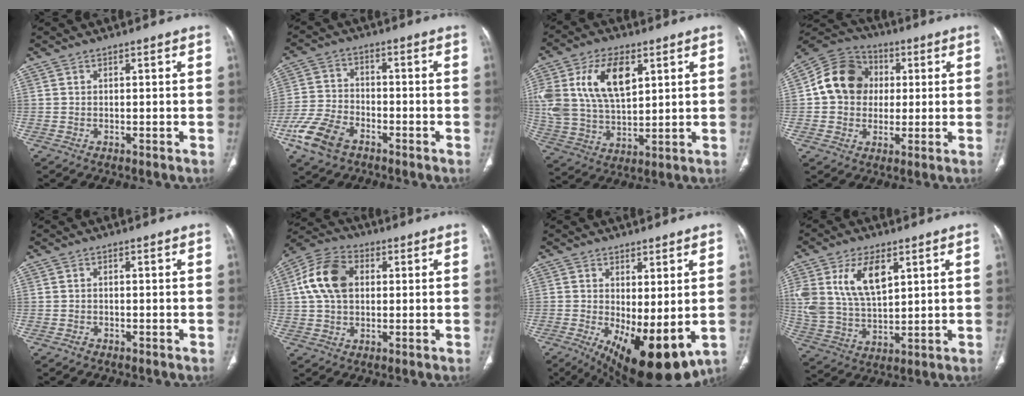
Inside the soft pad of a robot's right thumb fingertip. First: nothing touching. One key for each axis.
{"total": 10.5, "fx": -5.9, "fy": 6.2, "fz": 6.1, "tx": -0.130, "ty": 0.016, "tz": -0.114}
{"total": 17.2, "fx": 6.0, "fy": 9.7, "fz": 12.9, "tx": -0.244, "ty": -0.013, "tz": 0.119}
{"total": 13.1, "fx": 1.7, "fy": 11.2, "fz": 6.6, "tx": -0.093, "ty": 0.018, "tz": 0.018}
{"total": 0.7, "fx": -0.5, "fy": 0.4, "fz": 0.2, "tx": -0.003, "ty": 0.001, "tz": -0.011}
{"total": 11.4, "fx": 2.1, "fy": 7.8, "fz": 8.1, "tx": -0.151, "ty": 0.019, "tz": 0.032}
{"total": 13.8, "fx": -2.9, "fy": 5.5, "fz": 12.3, "tx": -0.188, "ty": -0.027, "tz": -0.022}
{"total": 13.4, "fx": 5.4, "fy": 7.1, "fz": 9.9, "tx": -0.188, "ty": -0.018, "tz": 0.116}